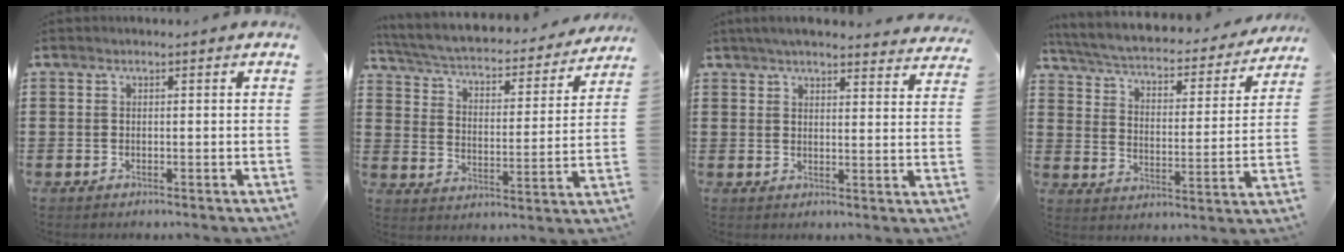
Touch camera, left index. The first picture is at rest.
{"total": 3.8, "force": [3.5, 0.6, 1.4], "torque": [-0.048, -0.029, 0.051]}
{"total": 4.3, "force": [4.1, 0.1, 1.2], "torque": [-0.037, -0.014, 0.075]}
{"total": 3.6, "force": [3.3, 0.4, 1.4], "torque": [-0.046, -0.028, 0.048]}